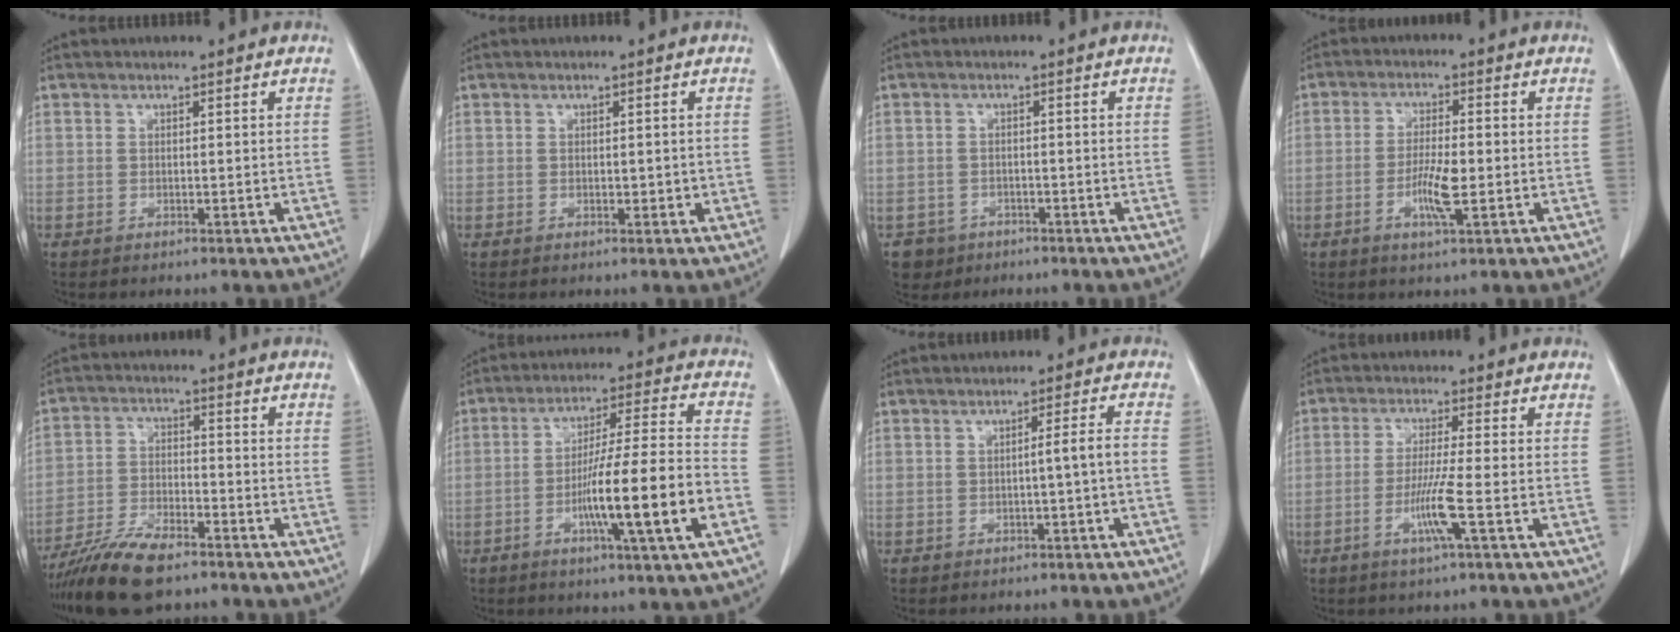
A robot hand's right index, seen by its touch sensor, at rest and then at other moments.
{"total": 1.2, "force": [-0.2, 0.7, 1.0], "torque": [-0.011, 0.000, -0.001]}
{"total": 3.7, "force": [-2.0, 3.1, -0.2], "torque": [0.003, 0.008, -0.032]}
{"total": 5.7, "force": [-1.6, 0.7, 5.4], "torque": [-0.104, -0.006, -0.029]}
{"total": 10.3, "force": [-8.2, 2.7, 5.7], "torque": [-0.110, -0.020, -0.149]}
{"total": 15.2, "force": [-5.0, -0.4, 14.4], "torque": [-0.247, -0.003, -0.084]}
{"total": 2.6, "force": [-0.9, -0.6, 2.4], "torque": [-0.034, 0.003, -0.014]}
{"total": 5.9, "force": [-2.2, -1.0, 5.4], "torque": [-0.104, -0.015, -0.046]}